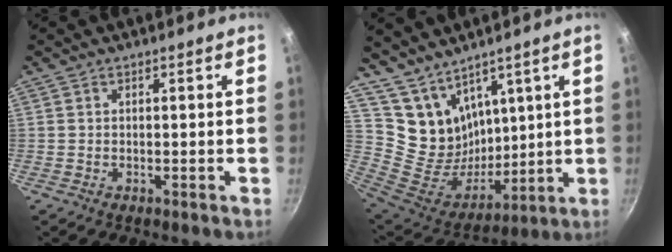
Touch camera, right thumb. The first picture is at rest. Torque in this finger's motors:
{"motor_torque": [-1.34, 1.34, 0.09, 1.52, 0.13]}